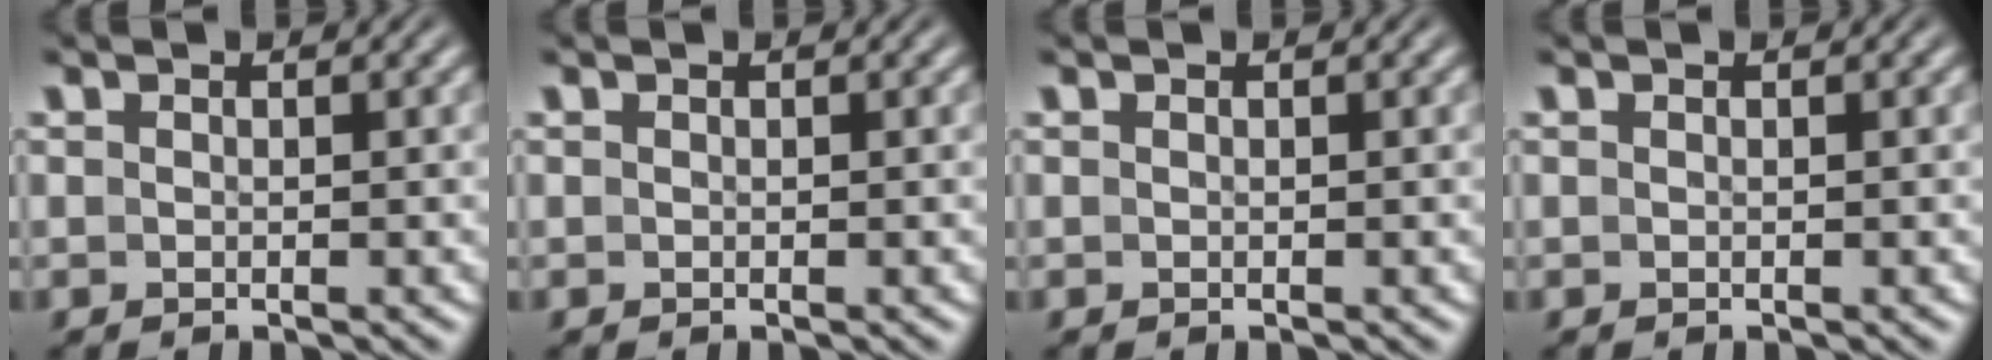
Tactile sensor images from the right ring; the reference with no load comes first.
{"total": 0.0}
{"total": 0.0}
{"total": 0.0}